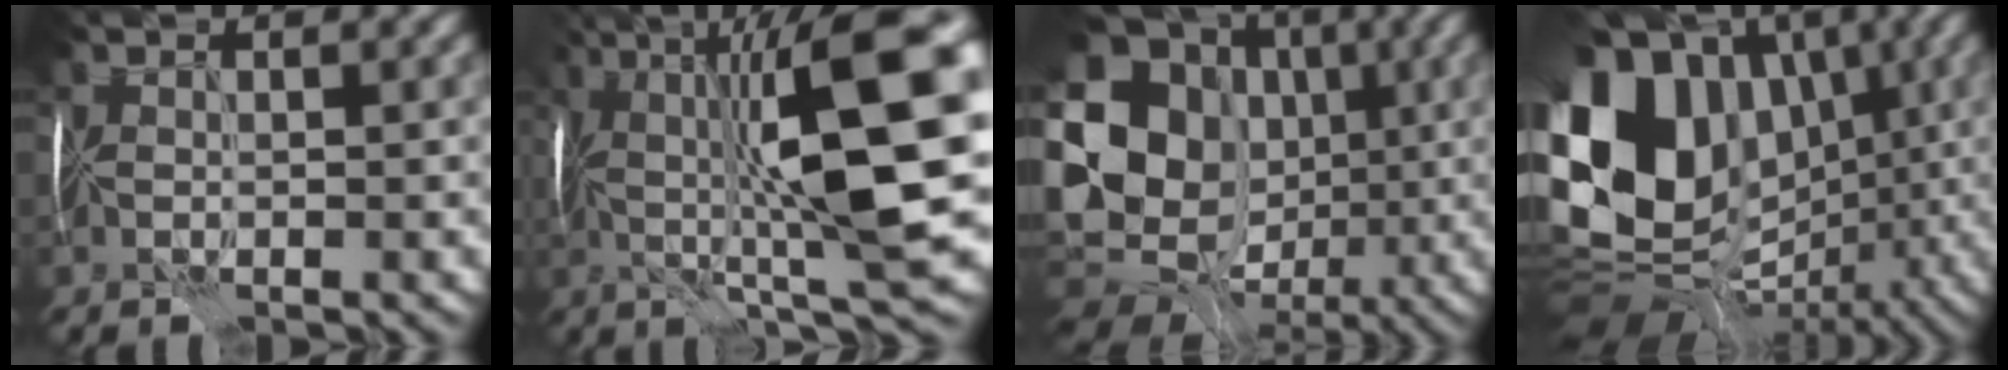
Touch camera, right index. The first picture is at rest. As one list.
[{"total": 13.9, "force": [0.3, 3.1, 13.5], "torque": [-0.212, 0.013, 0.009]}, {"total": 17.3, "force": [-0.4, 14.6, 9.3], "torque": [-0.195, -0.009, 0.009]}, {"total": 17.5, "force": [0.7, 14.3, 10.1], "torque": [-0.221, 0.014, 0.031]}]